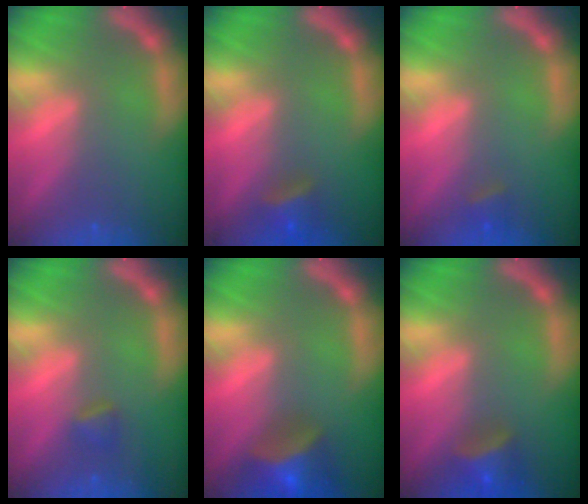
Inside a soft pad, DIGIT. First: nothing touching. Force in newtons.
{"total": 2.9}
{"total": 1.4}
{"total": 1.4}
{"total": 6.5}
{"total": 4.0}